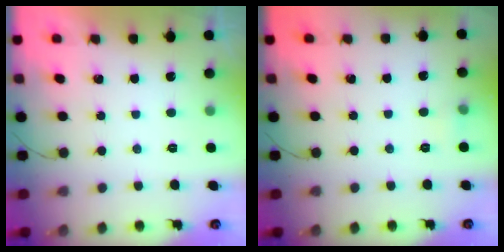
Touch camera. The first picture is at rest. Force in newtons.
{"total": 3.9, "press": 3.5, "slide": 1.6}